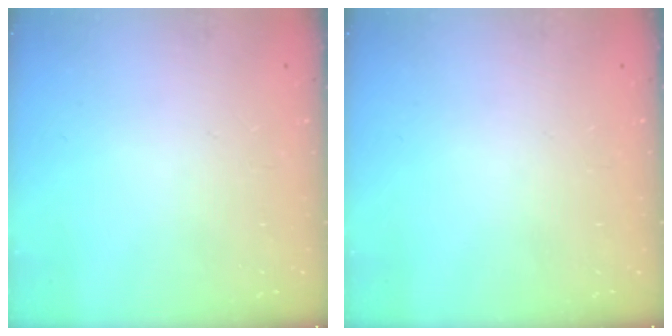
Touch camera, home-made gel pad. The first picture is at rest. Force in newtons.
{"total": 0.0}